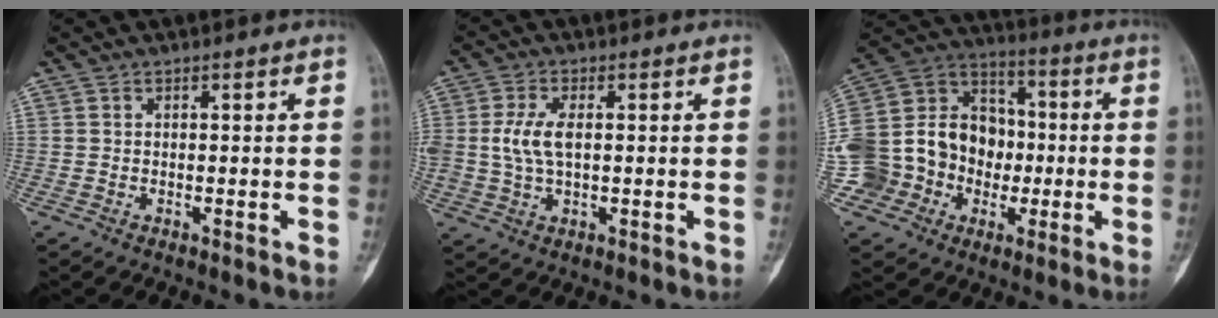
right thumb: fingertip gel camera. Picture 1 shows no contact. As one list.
[{"total": 6.4, "force": [0.7, 3.4, 5.4], "torque": [-0.121, 0.002, 0.014]}, {"total": 20.9, "force": [-4.0, 18.0, 9.8], "torque": [-0.163, 0.075, -0.061]}]